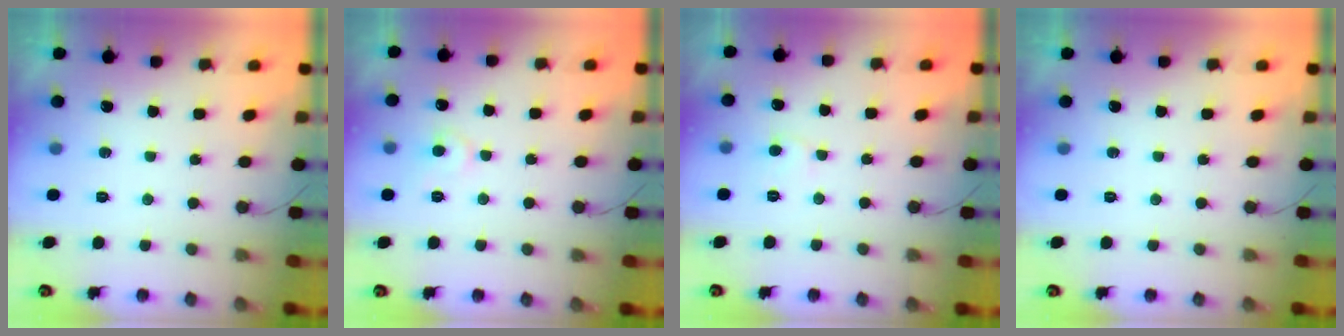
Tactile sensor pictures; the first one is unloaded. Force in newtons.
{"total": 6.1, "press": 6.1, "slide": 0.3}
{"total": 5.1, "press": 5.0, "slide": 0.5}
{"total": 0.0}